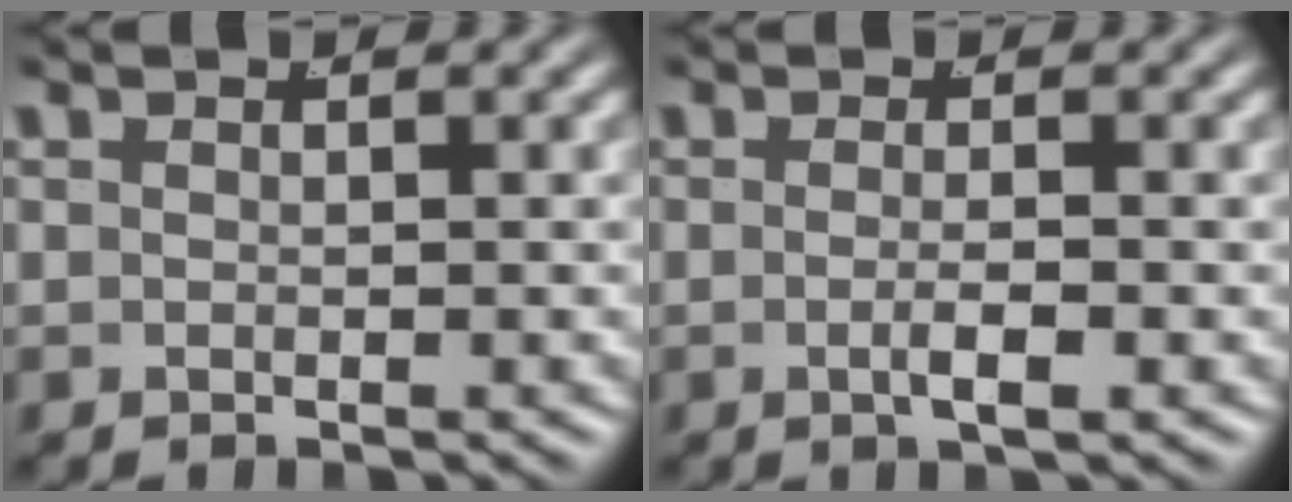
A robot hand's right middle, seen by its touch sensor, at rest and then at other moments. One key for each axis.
{"total": 1.4, "fx": -0.5, "fy": 0.2, "fz": 1.3, "tx": -0.025, "ty": 0.002, "tz": -0.009}